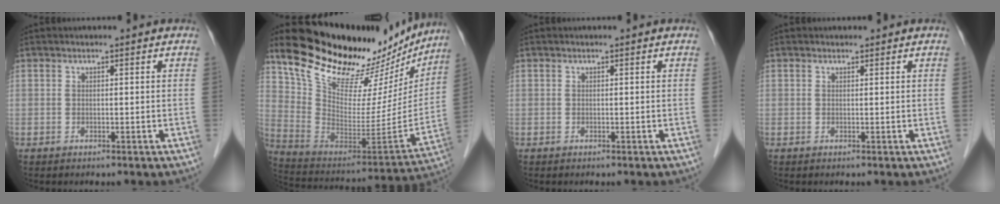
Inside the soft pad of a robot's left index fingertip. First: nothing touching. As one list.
[{"total": 27.4, "force": [23.1, 9.3, 11.4], "torque": [-0.181, -0.035, 0.341]}, {"total": 0.0}, {"total": 0.0}]